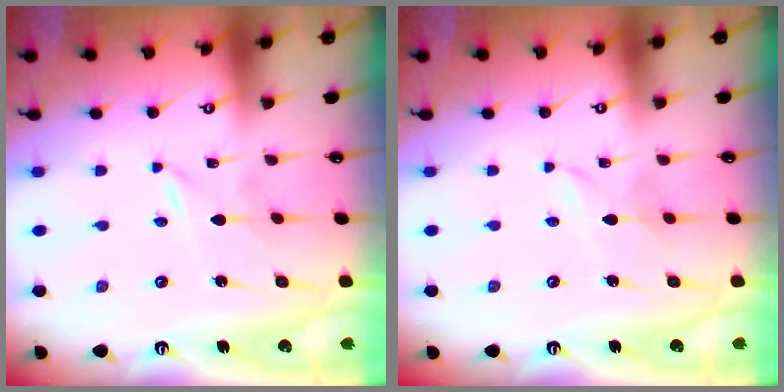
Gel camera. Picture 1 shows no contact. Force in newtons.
{"total": 1.1, "press": 1.1, "slide": 0.1}